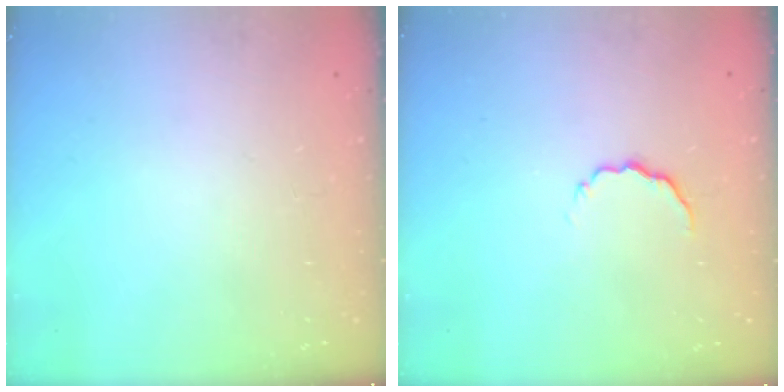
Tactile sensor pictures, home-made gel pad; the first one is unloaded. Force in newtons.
{"total": 4.4, "press": 4.3, "slide": 1.0}